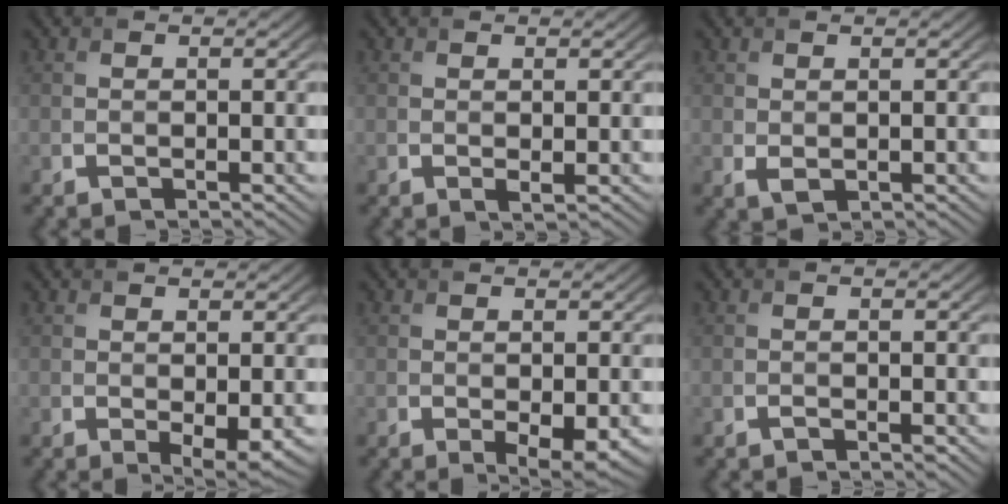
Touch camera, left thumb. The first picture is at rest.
{"total": 0.7, "force": [0.2, 0.2, 0.7], "torque": [-0.011, -0.004, 0.002]}
{"total": 1.2, "force": [0.2, 0.8, 0.9], "torque": [-0.023, -0.004, 0.010]}
{"total": 2.7, "force": [-0.6, 0.9, 2.5], "torque": [-0.042, -0.013, -0.005]}
{"total": 3.6, "force": [-1.3, 1.3, 3.1], "torque": [-0.051, -0.013, -0.012]}
{"total": 0.6, "force": [-0.5, 0.1, 0.4], "torque": [-0.004, 0.000, -0.008]}